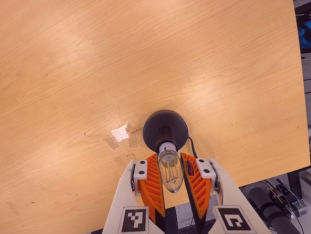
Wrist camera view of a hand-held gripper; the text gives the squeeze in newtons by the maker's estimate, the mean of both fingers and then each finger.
{"total": 12.4, "left": 12.4, "right": 12.5}